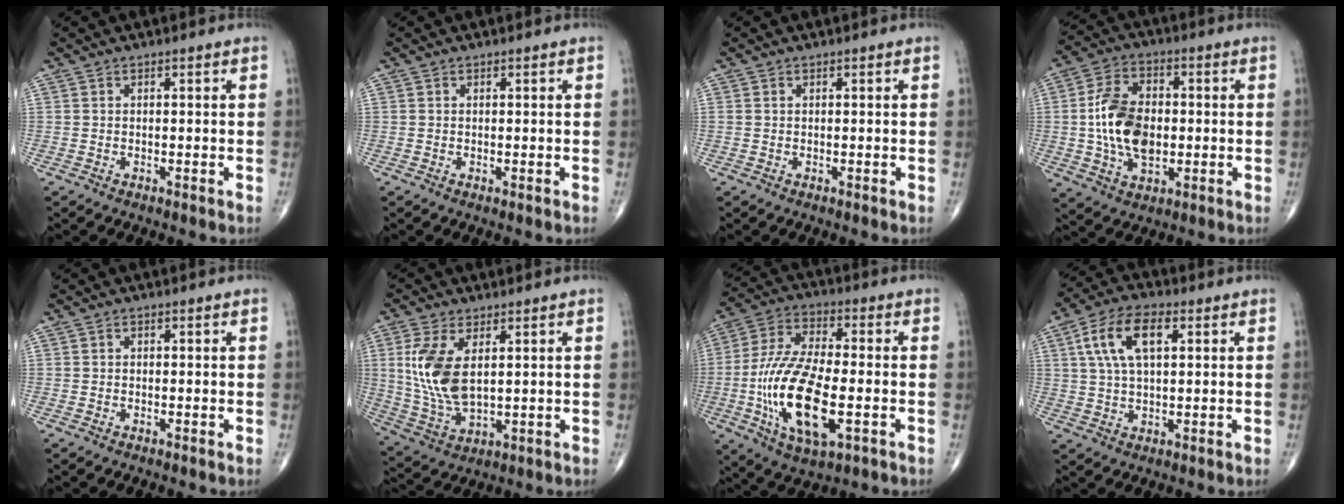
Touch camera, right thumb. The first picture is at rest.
{"total": 0.0}
{"total": 0.0}
{"total": 13.6, "force": [-0.4, 8.6, 10.5], "torque": [-0.180, 0.008, -0.006]}
{"total": 0.0}
{"total": 11.8, "force": [2.5, 6.0, 9.8], "torque": [-0.206, -0.014, 0.062]}
{"total": 18.9, "force": [-4.3, 7.5, 16.9], "torque": [-0.343, 0.007, -0.073]}
{"total": 10.8, "force": [3.3, 5.2, 8.9], "torque": [-0.171, 0.012, 0.059]}